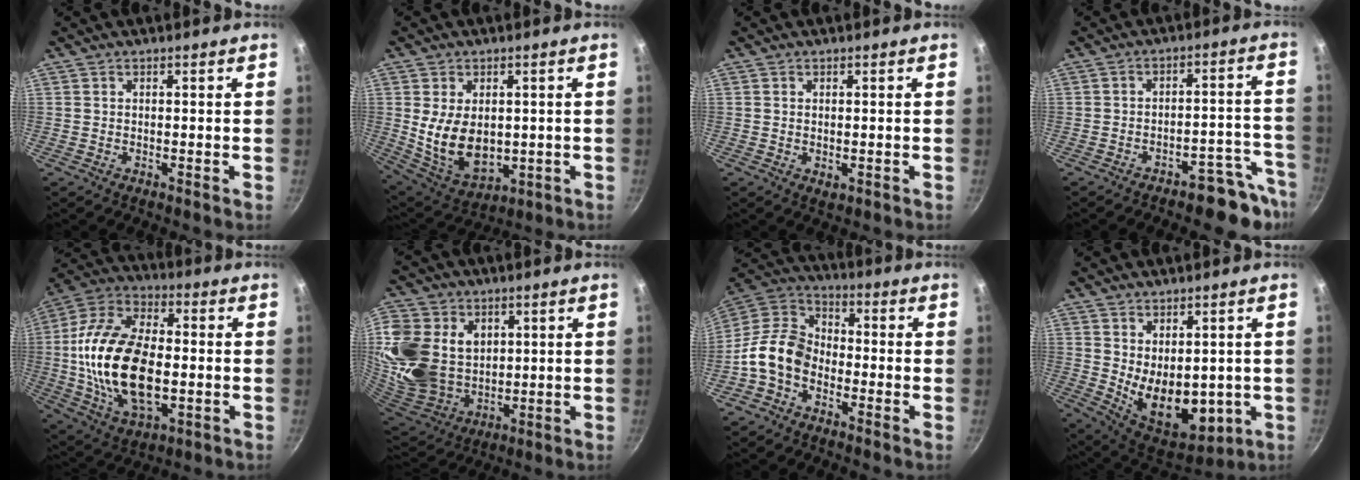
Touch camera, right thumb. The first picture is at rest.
{"total": 12.7, "force": [0.4, 8.5, 9.4], "torque": [-0.147, -0.023, 0.034]}
{"total": 1.4, "force": [0.0, 0.8, 1.1], "torque": [-0.016, -0.003, 0.001]}
{"total": 8.6, "force": [-6.9, 3.0, 4.2], "torque": [0.002, 0.082, -0.091]}
{"total": 23.5, "force": [-1.6, 13.3, 19.3], "torque": [-0.363, 0.019, -0.030]}
{"total": 22.2, "force": [5.4, 17.0, 13.1], "torque": [-0.278, -0.017, 0.115]}
{"total": 11.2, "force": [-4.1, 8.0, 6.8], "torque": [-0.106, 0.052, -0.103]}
{"total": 13.6, "force": [0.0, 8.7, 10.4], "torque": [-0.126, -0.038, 0.031]}